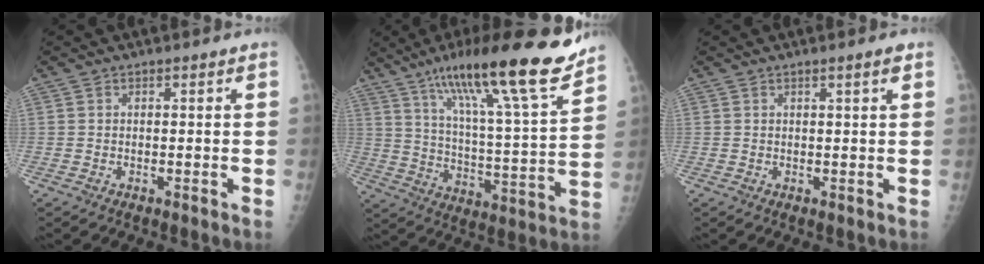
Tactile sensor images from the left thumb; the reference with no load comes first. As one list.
[{"total": 23.9, "force": [16.9, 3.0, 16.6], "torque": [-0.248, -0.063, 0.275]}, {"total": 1.4, "force": [0.8, 0.0, 1.2], "torque": [-0.019, -0.002, 0.012]}]